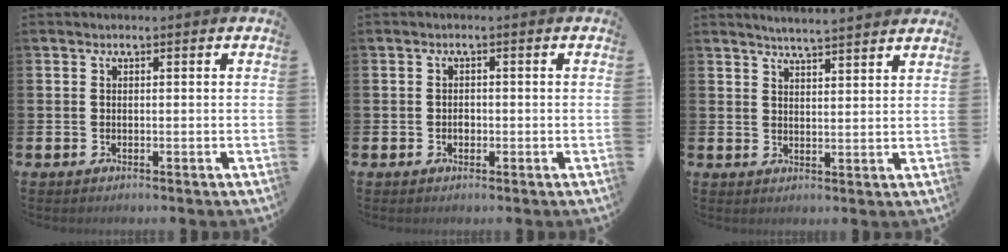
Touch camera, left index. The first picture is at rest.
{"total": 1.0, "force": [-0.2, 0.9, 0.6], "torque": [-0.007, 0.003, -0.006]}
{"total": 4.1, "force": [4.1, -0.7, 0.2], "torque": [-0.011, -0.023, 0.072]}